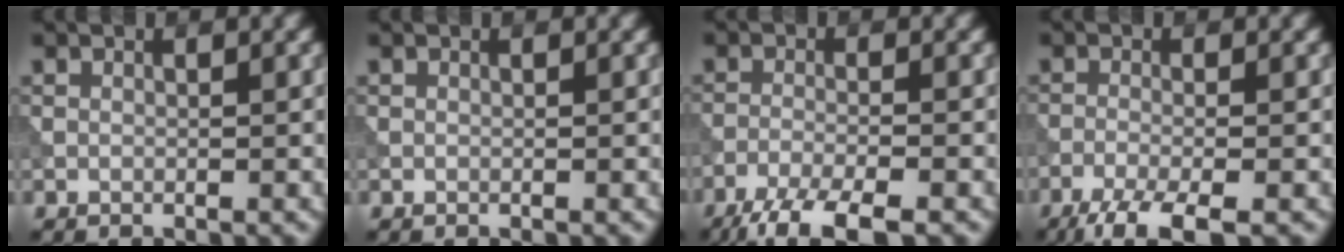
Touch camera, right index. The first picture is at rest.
{"total": 0.0}
{"total": 5.8, "force": [-4.4, 1.1, 3.6], "torque": [-0.062, -0.009, -0.091]}
{"total": 4.7, "force": [-3.1, 1.0, 3.3], "torque": [-0.056, -0.006, -0.069]}